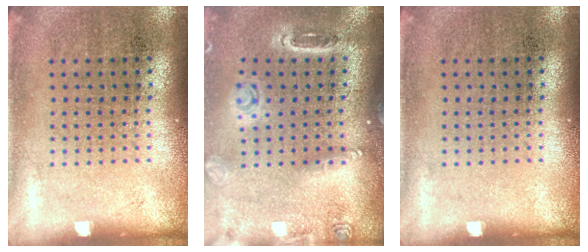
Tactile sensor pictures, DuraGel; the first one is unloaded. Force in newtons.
{"total": 1.5, "press": 1.5, "slide": 0.1}
{"total": 0.0}